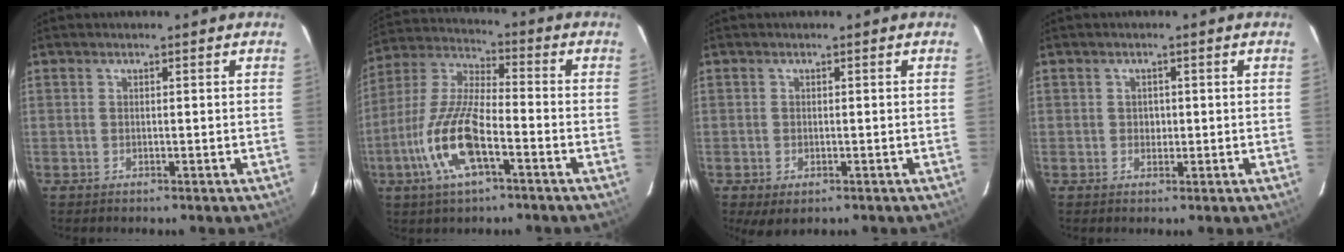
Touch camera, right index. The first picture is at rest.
{"total": 14.7, "force": [-6.1, 4.6, 12.5], "torque": [-0.270, -0.008, -0.121]}
{"total": 3.0, "force": [-1.2, 1.9, 2.0], "torque": [-0.037, -0.011, -0.015]}
{"total": 1.6, "force": [0.0, 1.6, 0.4], "torque": [-0.003, 0.004, 0.001]}